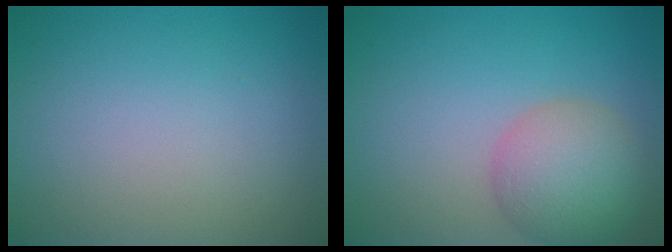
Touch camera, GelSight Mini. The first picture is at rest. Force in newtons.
{"total": 5.6, "press": 5.6, "slide": 0.3}